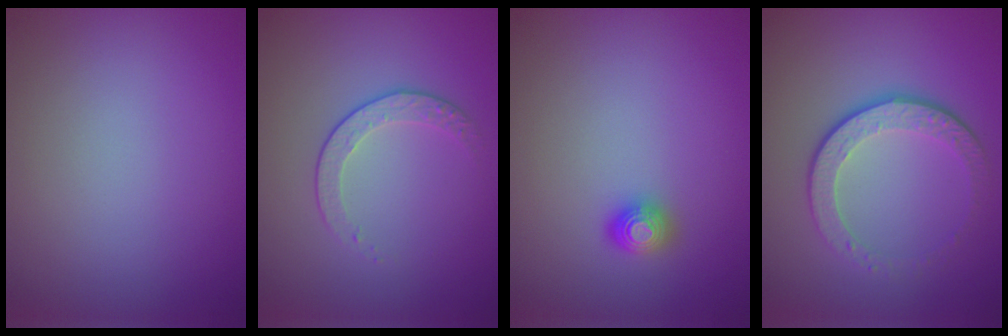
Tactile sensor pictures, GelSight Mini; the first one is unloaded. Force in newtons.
{"total": 1.8, "press": 1.3, "slide": 1.3}
{"total": 1.4, "press": 1.4, "slide": 0.4}
{"total": 4.1, "press": 3.0, "slide": 2.8}